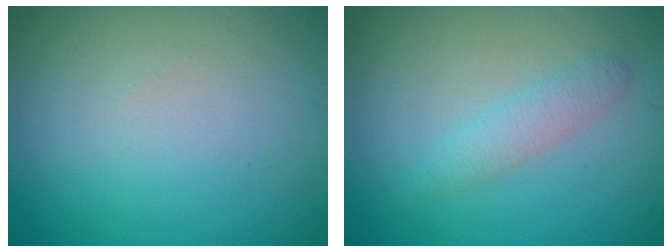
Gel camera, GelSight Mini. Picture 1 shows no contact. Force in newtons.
{"total": 1.7, "press": 1.7, "slide": 0.1}